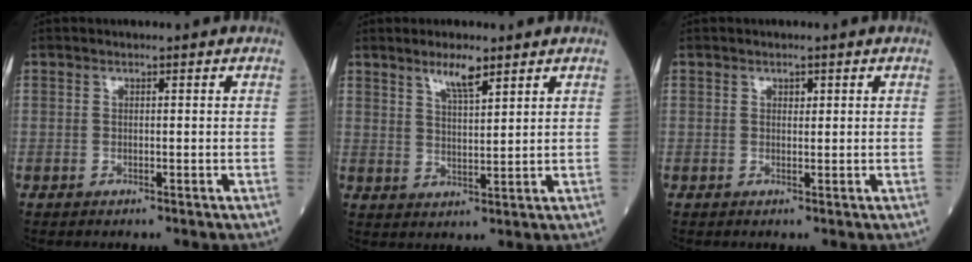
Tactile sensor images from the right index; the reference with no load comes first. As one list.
[{"total": 4.5, "force": [3.3, 0.7, 3.0], "torque": [-0.058, -0.002, 0.061]}, {"total": 1.0, "force": [0.5, 0.6, 0.6], "torque": [-0.006, -0.002, 0.007]}]